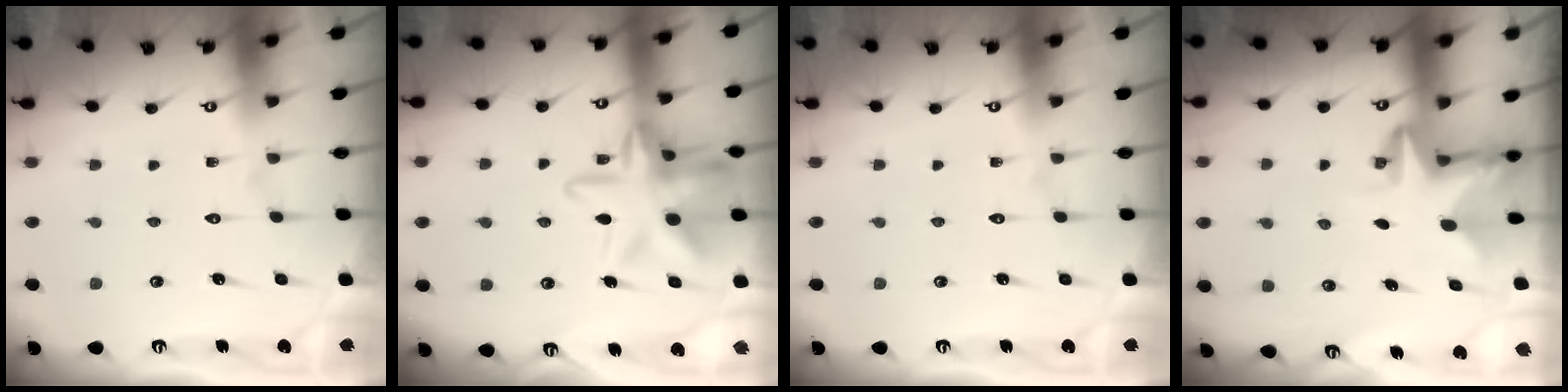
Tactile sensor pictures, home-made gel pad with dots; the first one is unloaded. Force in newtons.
{"total": 15.9, "press": 15.8, "slide": 1.6}
{"total": 0.0}
{"total": 2.9, "press": 2.9, "slide": 0.2}